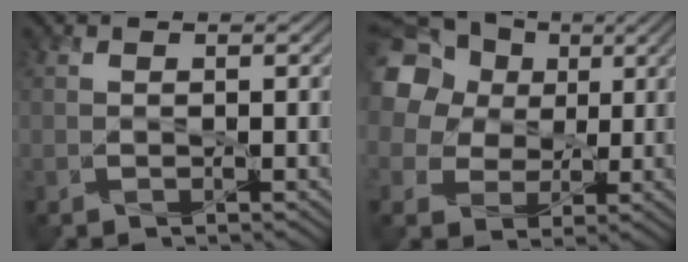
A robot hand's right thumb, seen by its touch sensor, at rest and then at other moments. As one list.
[{"total": 21.4, "force": [8.7, 17.5, 8.8], "torque": [-0.271, 0.037, 0.138]}]